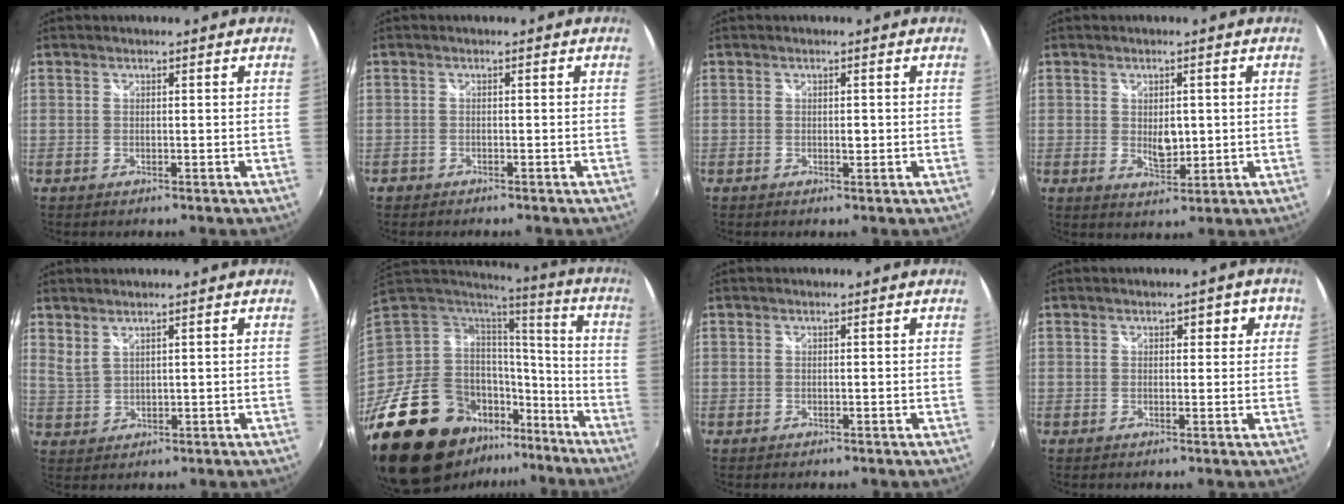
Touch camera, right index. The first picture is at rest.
{"total": 1.3, "force": [-1.1, 0.7, 0.0], "torque": [-0.006, -0.002, -0.020]}
{"total": 1.2, "force": [0.0, 0.6, 1.0], "torque": [-0.015, 0.000, -0.001]}
{"total": 4.3, "force": [0.2, 2.6, 3.4], "torque": [-0.051, -0.006, 0.007]}
{"total": 2.7, "force": [2.3, 0.6, 1.4], "torque": [-0.027, -0.001, 0.046]}
{"total": 24.3, "force": [-14.5, 14.0, 13.7], "torque": [-0.285, 0.003, -0.242]}
{"total": 0.0}
{"total": 3.3, "force": [1.2, 1.9, 2.5], "torque": [-0.028, 0.011, 0.017]}